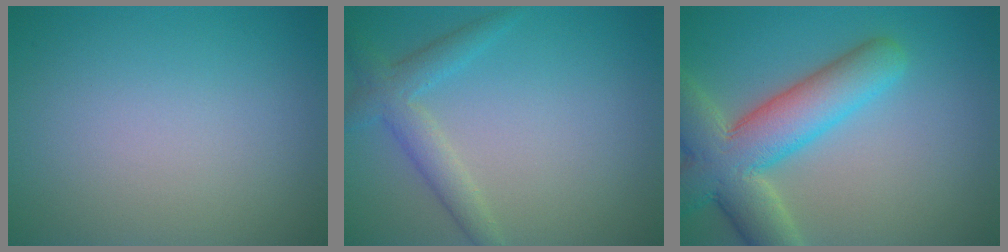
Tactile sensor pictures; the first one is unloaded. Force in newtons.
{"total": 3.0, "press": 3.0, "slide": 0.3}
{"total": 8.5, "press": 8.5, "slide": 0.7}